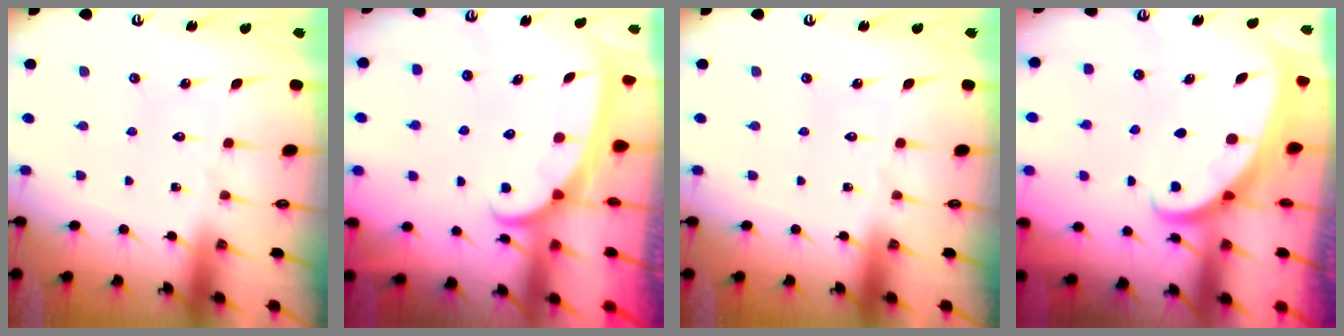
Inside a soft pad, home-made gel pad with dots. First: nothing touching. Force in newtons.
{"total": 2.4, "press": 2.4, "slide": 0.3}
{"total": 0.0}
{"total": 2.4, "press": 2.4, "slide": 0.3}